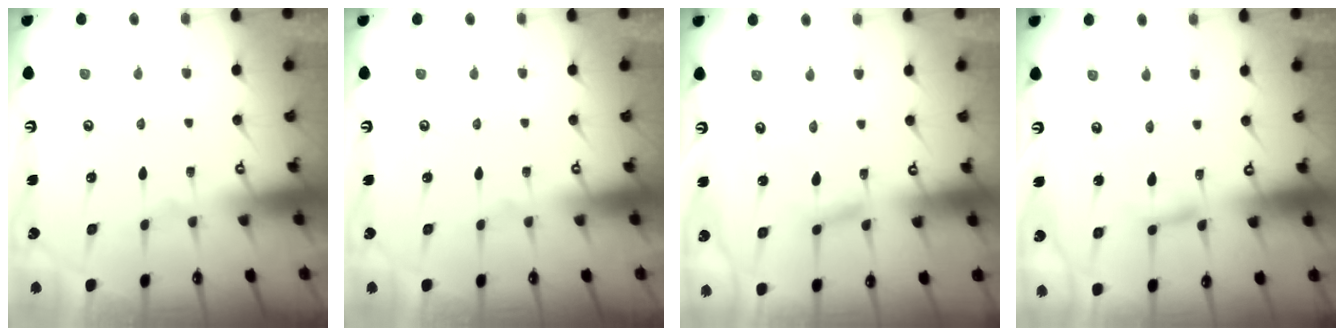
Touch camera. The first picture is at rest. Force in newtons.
{"total": 0.0}
{"total": 2.7, "press": 2.7, "slide": 0.2}
{"total": 4.0, "press": 4.0, "slide": 0.4}